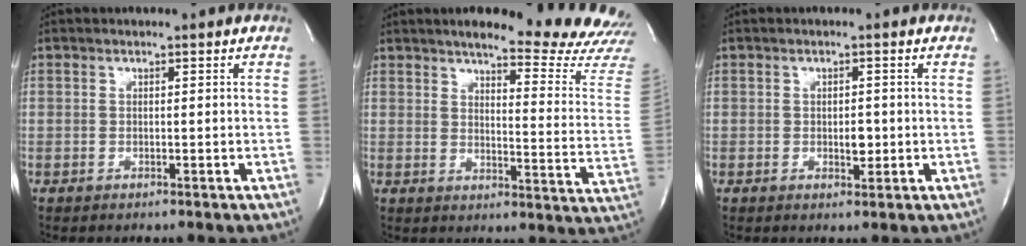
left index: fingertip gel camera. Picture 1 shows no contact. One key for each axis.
{"total": 18.8, "fx": 17.3, "fy": 0.1, "fz": 7.4, "tx": -0.095, "ty": -0.106, "tz": 0.194}
{"total": 2.0, "fx": -1.0, "fy": 1.0, "fz": 1.4, "tx": -0.021, "ty": -0.010, "tz": -0.013}